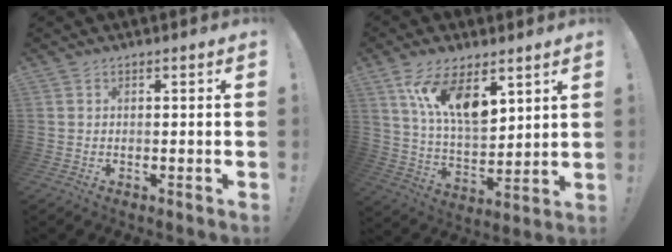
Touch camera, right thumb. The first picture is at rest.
{"total": 14.4, "force": [8.3, 6.6, 9.7], "torque": [-0.171, -0.042, 0.154]}